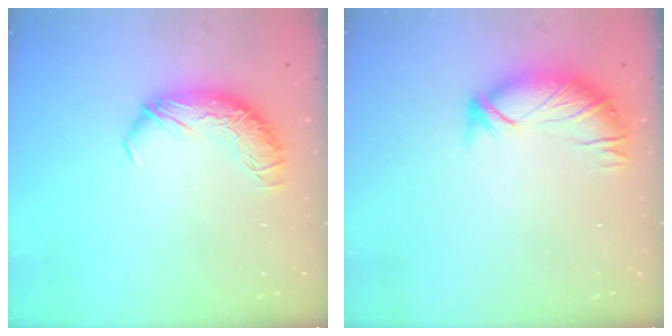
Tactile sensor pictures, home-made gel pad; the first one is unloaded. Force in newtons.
{"total": 3.1, "press": 2.7, "slide": 1.5}